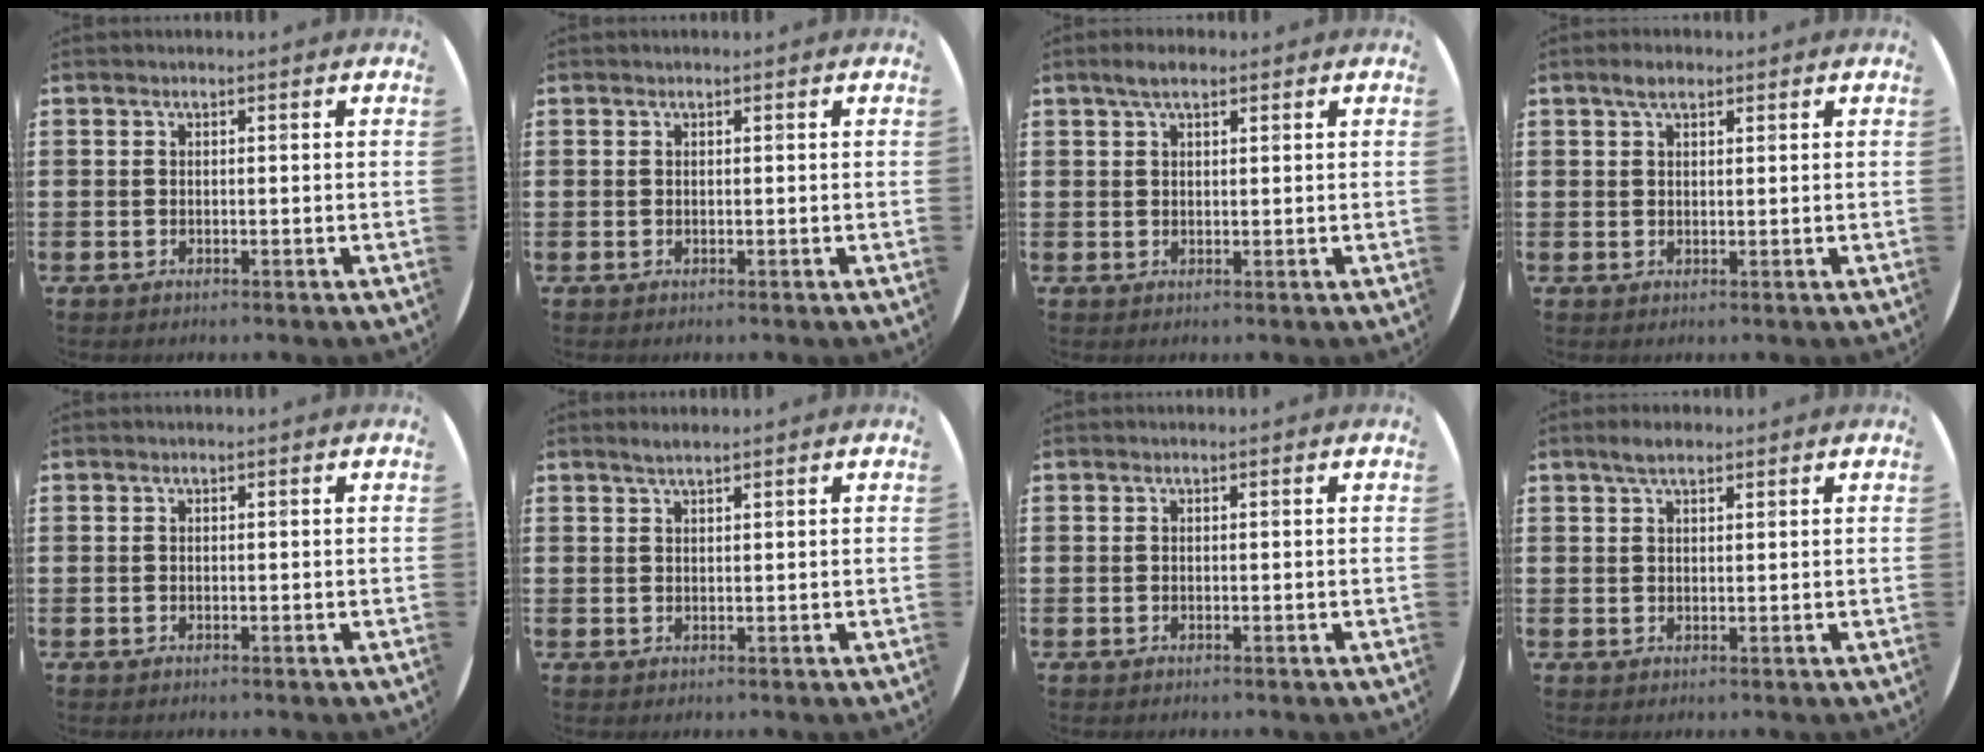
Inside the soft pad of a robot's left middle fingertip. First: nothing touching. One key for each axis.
{"total": 0.0}
{"total": 2.8, "fx": 2.0, "fy": 1.1, "fz": 1.7, "tx": -0.028, "ty": 0.005, "tz": 0.034}
{"total": 2.7, "fx": 1.9, "fy": 1.2, "fz": 1.4, "tx": -0.013, "ty": 0.001, "tz": 0.032}
{"total": 0.0}
{"total": 1.5, "fx": 1.3, "fy": 0.0, "fz": 0.6, "tx": -0.014, "ty": 0.002, "tz": 0.024}
{"total": 0.0}
{"total": 2.7, "fx": 2.1, "fy": 1.0, "fz": 1.4, "tx": -0.023, "ty": 0.004, "tz": 0.037}